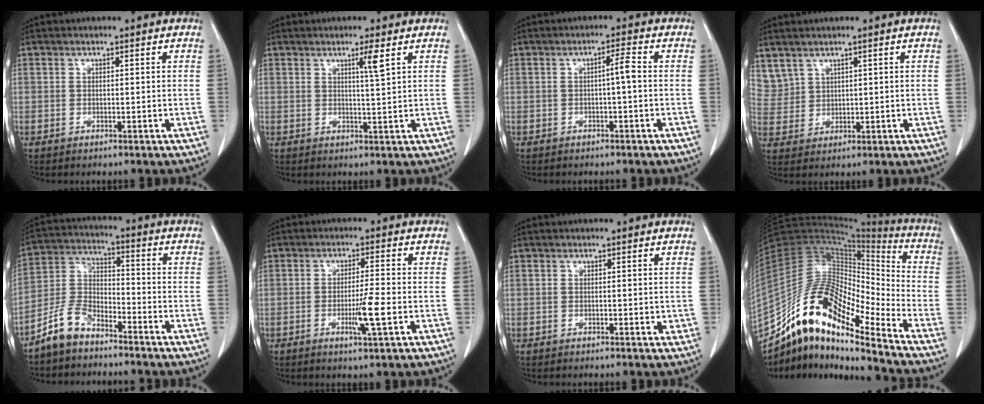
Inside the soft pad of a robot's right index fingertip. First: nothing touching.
{"total": 2.9, "force": [1.4, -0.5, 2.4], "torque": [-0.044, -0.005, 0.026]}
{"total": 2.3, "force": [-0.2, 0.1, 2.2], "torque": [-0.034, 0.004, -0.005]}
{"total": 6.0, "force": [4.3, 3.9, 1.3], "torque": [-0.043, 0.013, 0.106]}
{"total": 7.6, "force": [-6.0, 3.6, 3.0], "torque": [-0.070, 0.011, -0.125]}
{"total": 5.4, "force": [-1.6, -0.2, 5.2], "torque": [-0.090, -0.010, -0.028]}
{"total": 0.7, "force": [0.0, 0.4, 0.6], "torque": [-0.007, -0.001, 0.000]}
{"total": 17.1, "force": [-13.4, 3.5, 10.0], "torque": [-0.182, 0.052, -0.242]}